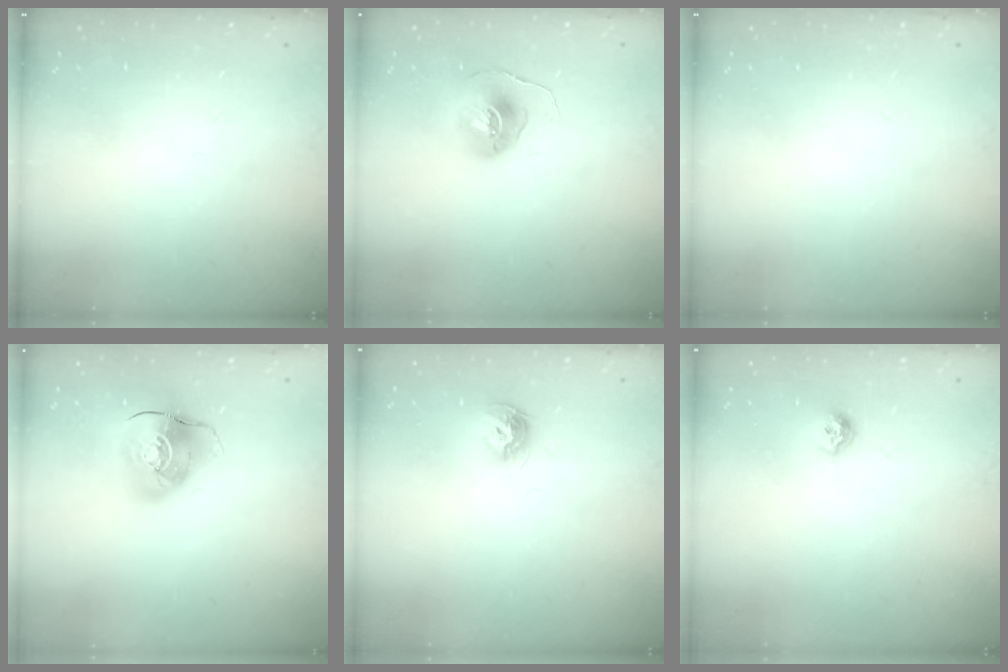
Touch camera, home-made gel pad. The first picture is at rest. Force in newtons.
{"total": 7.8, "press": 7.8, "slide": 0.1}
{"total": 0.0}
{"total": 10.8, "press": 10.6, "slide": 1.6}
{"total": 8.3, "press": 8.3, "slide": 0.2}
{"total": 7.2, "press": 7.1, "slide": 1.0}